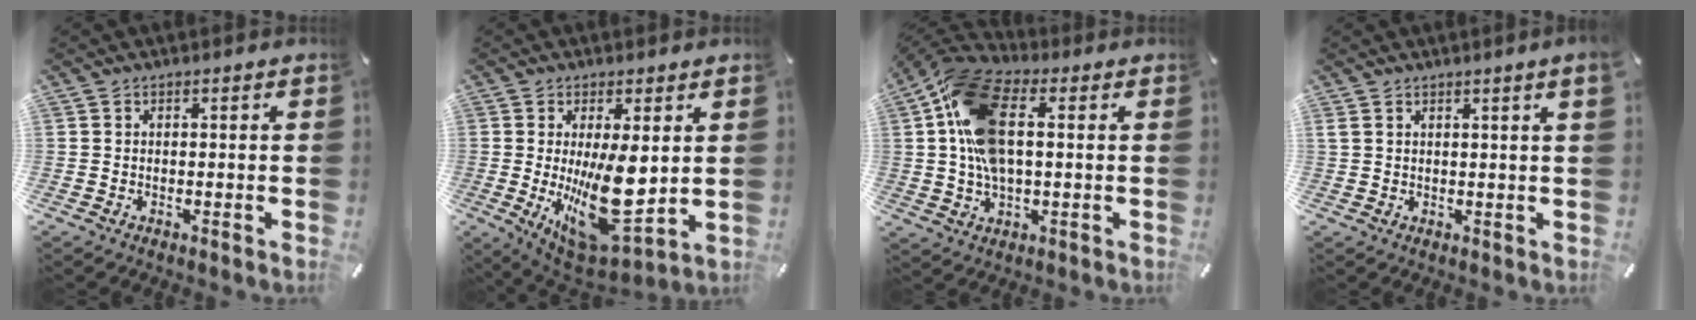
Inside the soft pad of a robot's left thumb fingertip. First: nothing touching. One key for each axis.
{"total": 19.6, "fx": 0.6, "fy": 8.9, "fz": 17.4, "tx": -0.276, "ty": -0.042, "tz": 0.030}
{"total": 15.9, "fx": 2.4, "fy": 8.8, "fz": 13.1, "tx": -0.281, "ty": 0.001, "tz": 0.046}
{"total": 2.6, "fx": 1.3, "fy": -0.1, "fz": 2.3, "tx": -0.043, "ty": -0.004, "tz": 0.023}